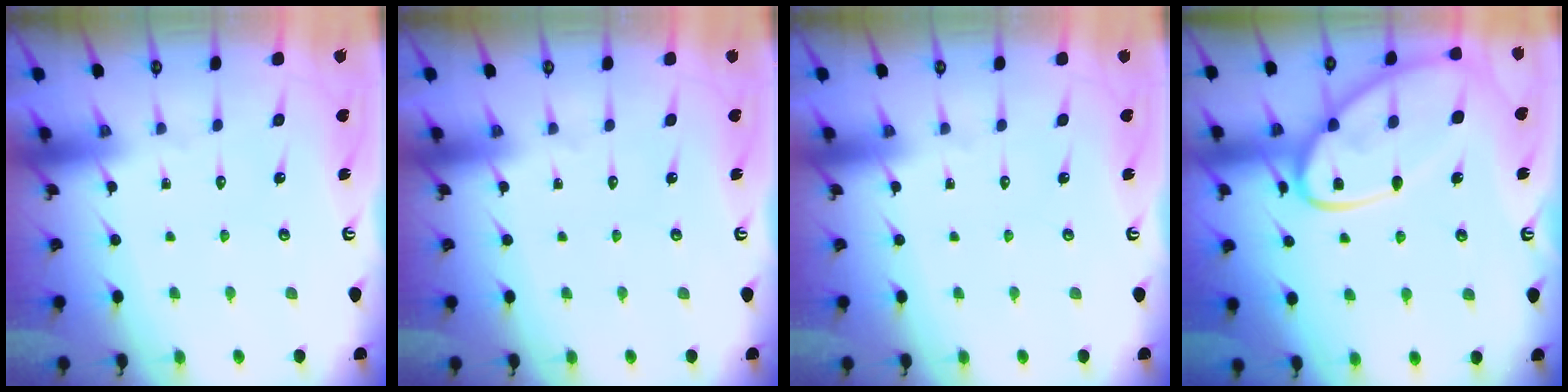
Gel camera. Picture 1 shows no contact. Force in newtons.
{"total": 0.0}
{"total": 0.0}
{"total": 19.6, "press": 19.5, "slide": 1.8}